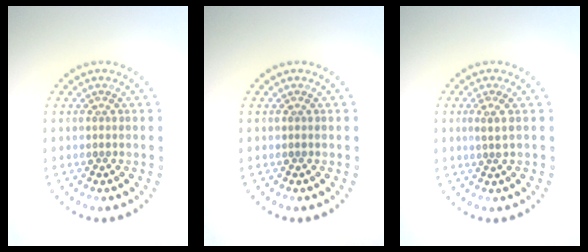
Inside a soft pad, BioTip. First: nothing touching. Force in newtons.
{"total": 0.0}
{"total": 0.9, "press": 0.6, "slide": 0.6}